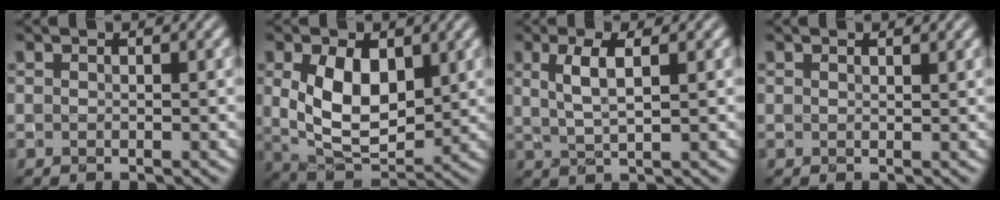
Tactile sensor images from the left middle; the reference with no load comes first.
{"total": 7.4, "force": [1.6, 4.3, 5.8], "torque": [-0.113, -0.005, 0.032]}
{"total": 3.4, "force": [1.1, 1.0, 3.0], "torque": [-0.061, 0.003, 0.024]}
{"total": 0.7, "force": [0.5, 0.3, 0.3], "torque": [-0.009, 0.000, 0.011]}